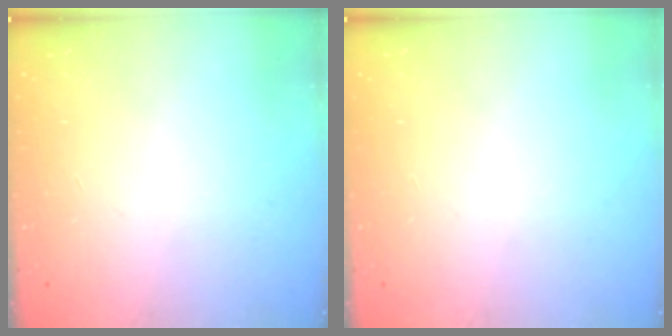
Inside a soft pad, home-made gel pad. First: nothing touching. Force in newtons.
{"total": 0.0}